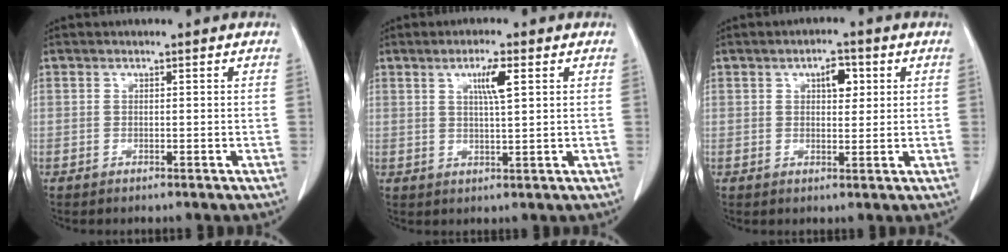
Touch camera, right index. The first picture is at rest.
{"total": 4.2, "force": [1.7, 0.2, 3.9], "torque": [-0.066, -0.002, 0.028]}
{"total": 3.6, "force": [1.3, 1.7, 2.9], "torque": [-0.043, 0.005, 0.019]}